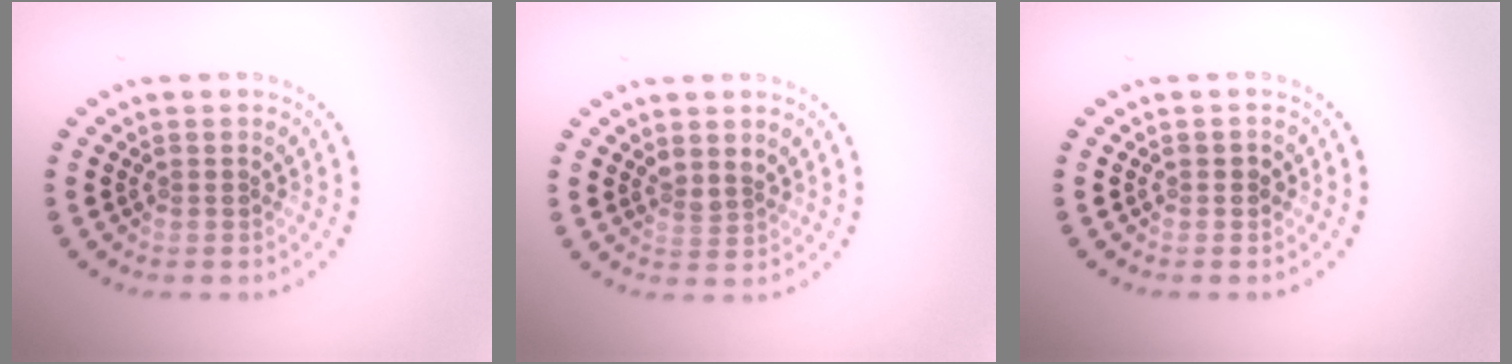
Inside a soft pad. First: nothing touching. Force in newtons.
{"total": 1.5, "press": 1.1, "slide": 1.0}
{"total": 0.8, "press": 0.8, "slide": 0.2}